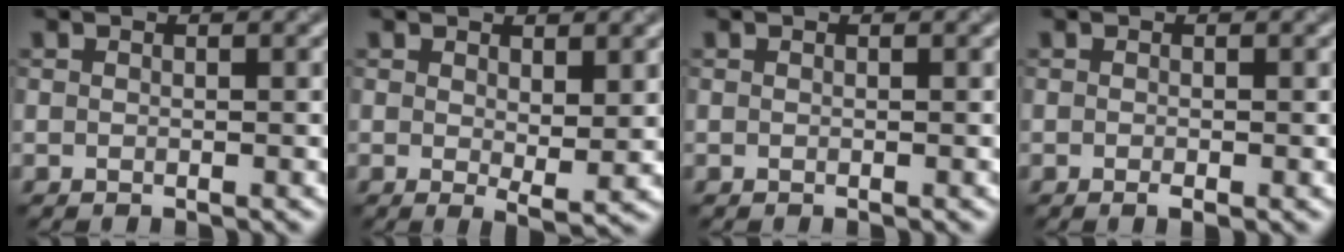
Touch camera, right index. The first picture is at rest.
{"total": 2.6, "force": [0.8, 1.0, 2.3], "torque": [-0.035, -0.009, 0.017]}
{"total": 0.0}
{"total": 0.6, "force": [-0.3, 0.1, 0.5], "torque": [-0.009, -0.004, -0.005]}